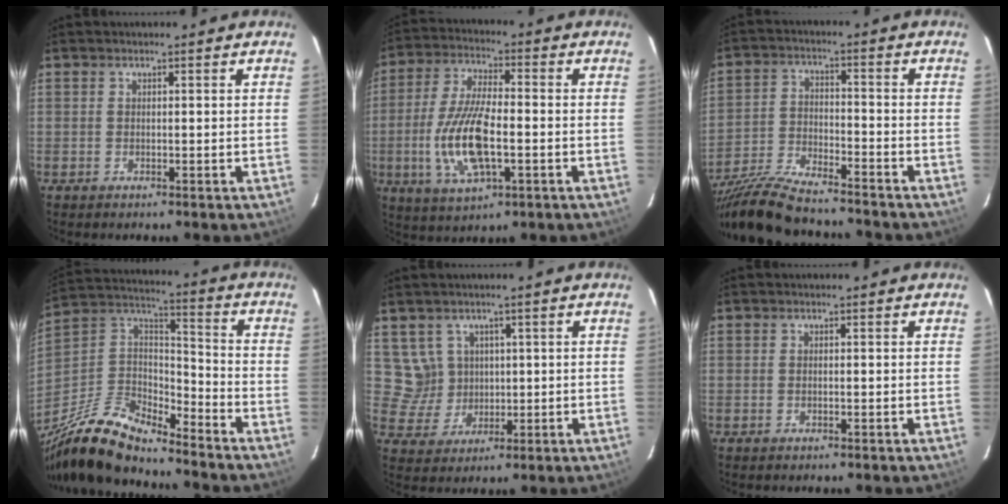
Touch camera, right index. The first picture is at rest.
{"total": 13.8, "force": [-3.1, 5.1, 12.5], "torque": [-0.262, -0.005, -0.056]}
{"total": 17.2, "force": [-15.3, 2.5, 7.4], "torque": [-0.160, -0.032, -0.267]}
{"total": 19.9, "force": [-16.1, 5.6, 10.2], "torque": [-0.225, -0.015, -0.306]}
{"total": 5.5, "force": [1.6, 5.2, 0.7], "torque": [-0.016, 0.011, 0.045]}
{"total": 0.0}